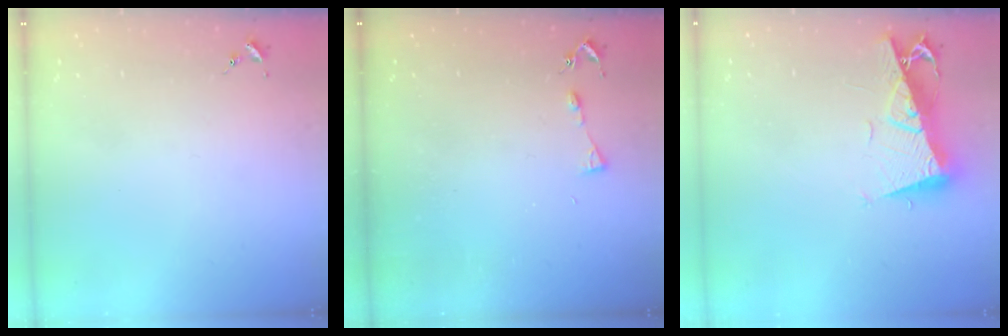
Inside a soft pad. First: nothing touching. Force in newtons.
{"total": 3.7, "press": 3.7, "slide": 0.5}
{"total": 10.6, "press": 10.5, "slide": 1.3}